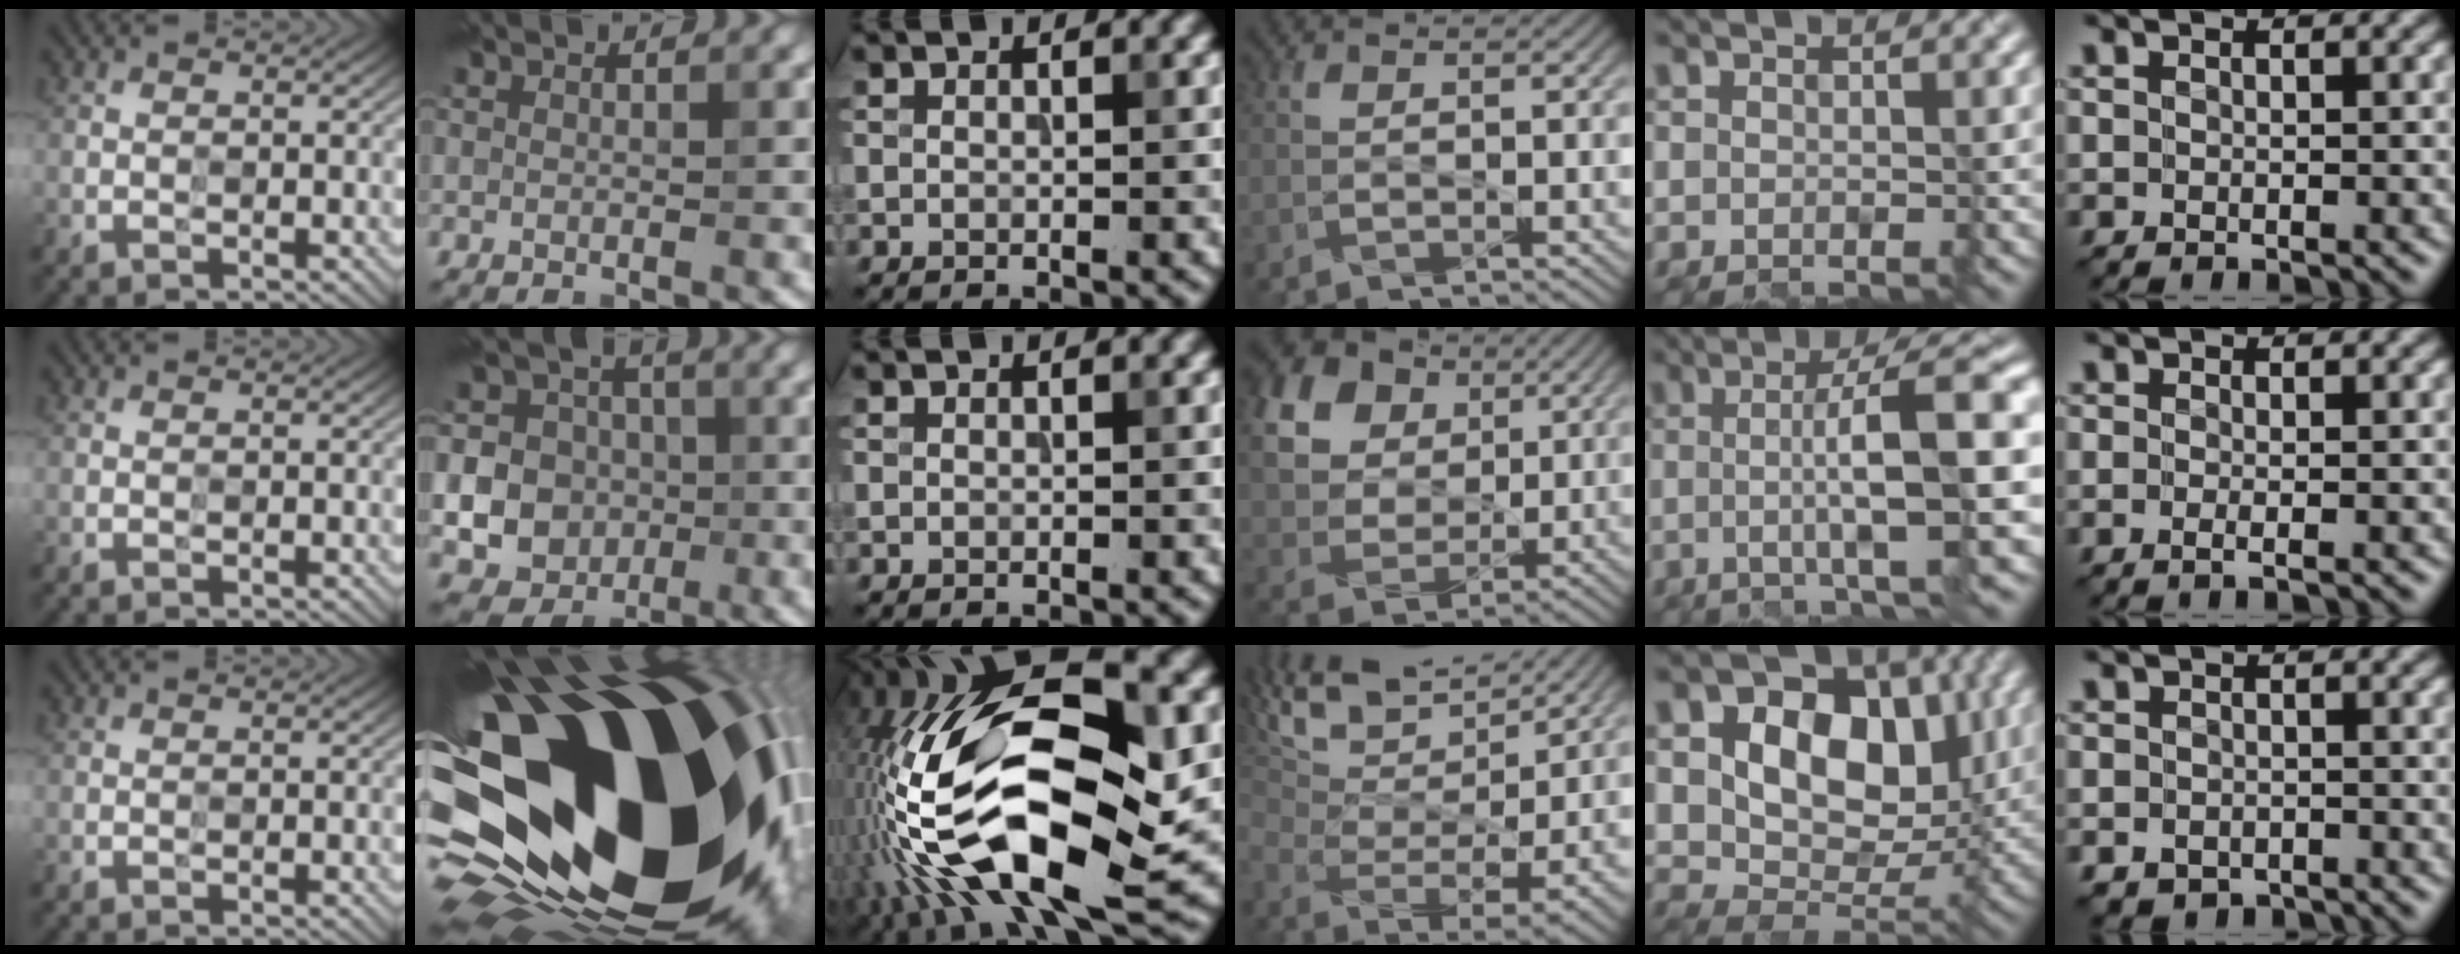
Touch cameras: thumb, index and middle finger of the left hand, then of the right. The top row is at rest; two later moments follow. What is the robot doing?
{"motion": "wipe", "object": "plastic plate"}